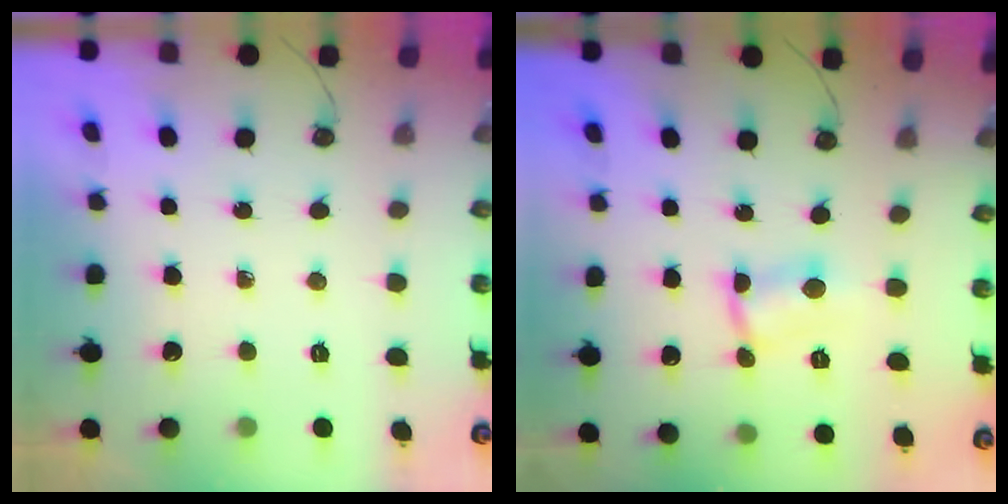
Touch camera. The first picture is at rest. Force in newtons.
{"total": 2.9, "press": 1.4, "slide": 2.5}